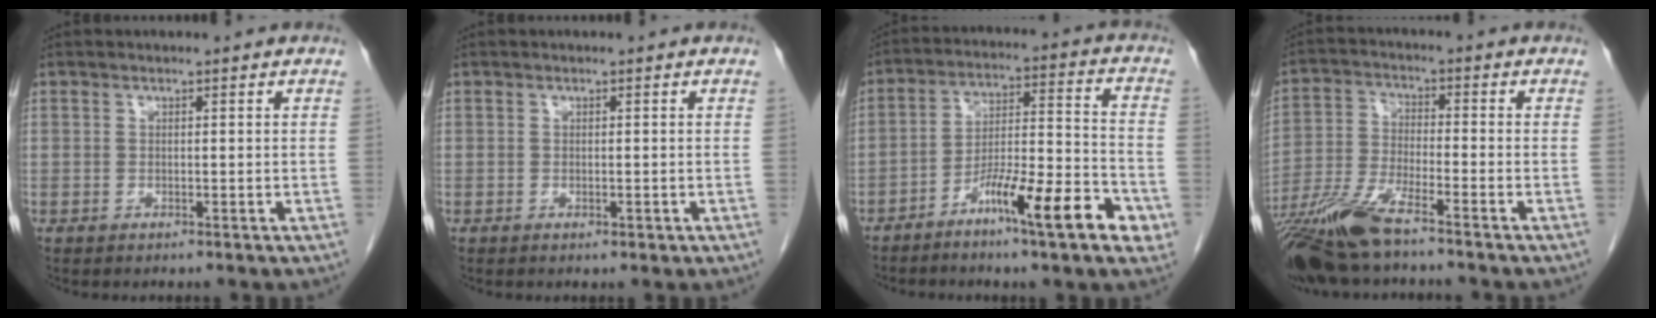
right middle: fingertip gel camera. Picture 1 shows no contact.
{"total": 0.9, "force": [-0.4, 0.4, 0.7], "torque": [-0.009, -0.002, -0.002]}
{"total": 13.4, "force": [-7.0, 1.1, 11.4], "torque": [-0.174, 0.006, -0.116]}
{"total": 10.7, "force": [-8.2, 1.1, 6.8], "torque": [-0.141, -0.027, -0.156]}